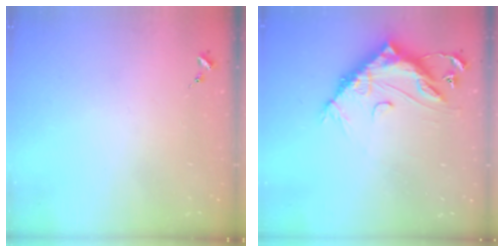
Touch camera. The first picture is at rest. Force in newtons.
{"total": 15.2, "press": 15.2, "slide": 1.0}